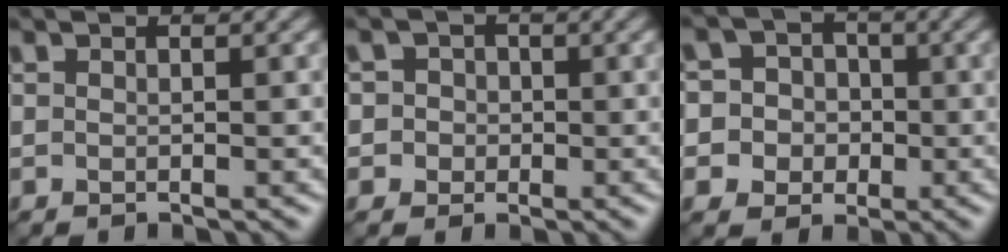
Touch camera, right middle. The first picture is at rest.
{"total": 3.2, "force": [0.4, 3.0, 0.9], "torque": [0.012, 0.019, -0.012]}
{"total": 7.5, "force": [-0.7, 7.3, 1.6], "torque": [-0.031, 0.022, -0.030]}